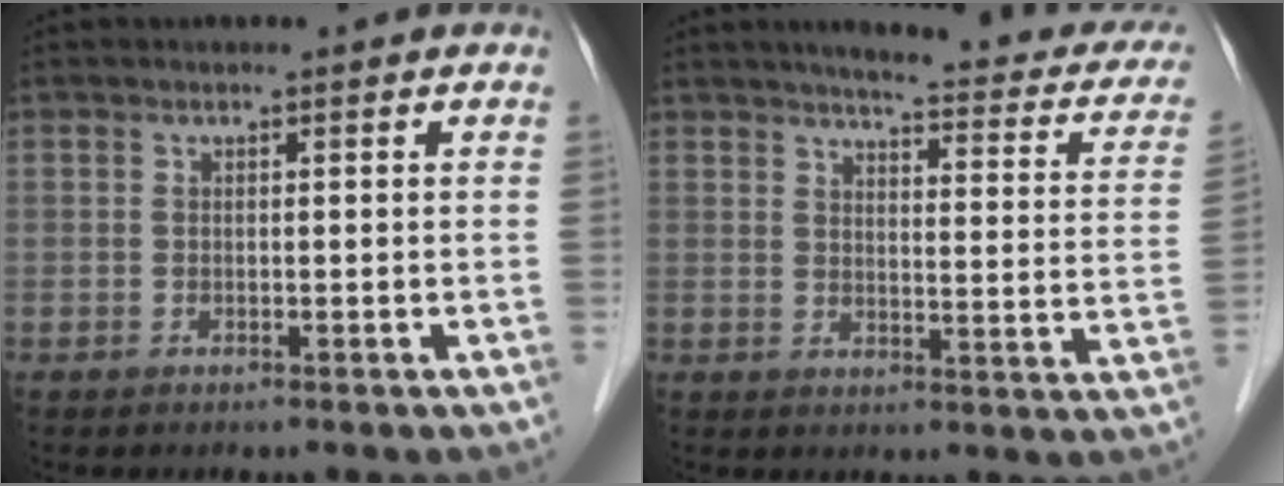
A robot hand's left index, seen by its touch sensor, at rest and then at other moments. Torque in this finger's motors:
{"motor_torque": [0.05, -0.19, 0.22, 0.06]}